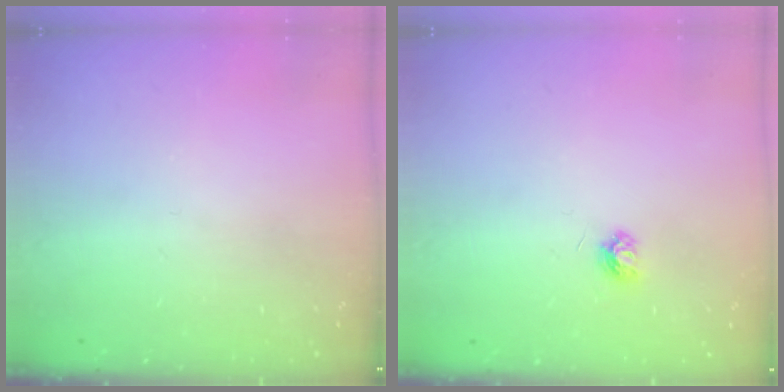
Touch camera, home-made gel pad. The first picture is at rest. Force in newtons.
{"total": 4.0, "press": 4.0, "slide": 0.4}